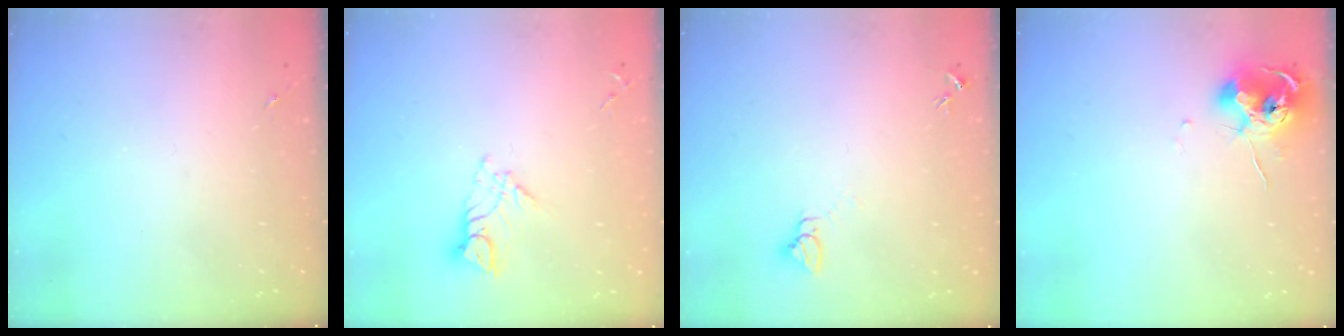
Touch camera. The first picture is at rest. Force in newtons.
{"total": 7.5, "press": 7.4, "slide": 0.6}
{"total": 2.7, "press": 2.7, "slide": 0.1}
{"total": 10.4, "press": 10.4, "slide": 1.1}